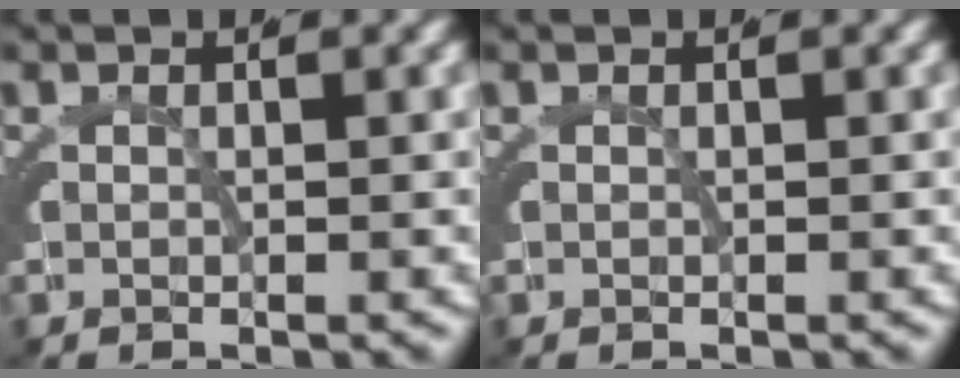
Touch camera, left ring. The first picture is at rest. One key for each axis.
{"total": 0.0}